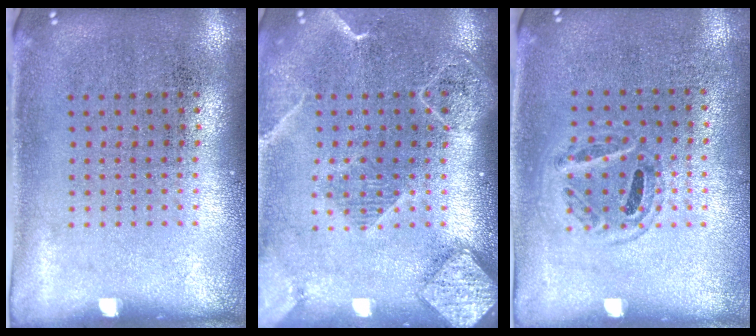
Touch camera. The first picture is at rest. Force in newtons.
{"total": 2.0, "press": 1.8, "slide": 0.8}
{"total": 0.9, "press": 0.8, "slide": 0.4}